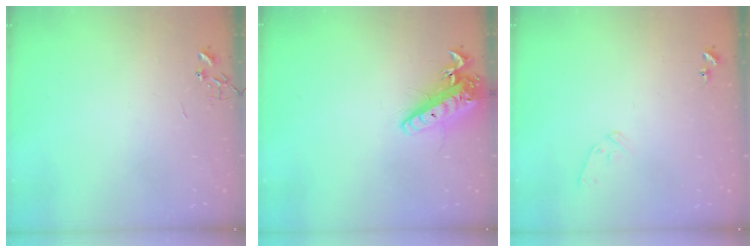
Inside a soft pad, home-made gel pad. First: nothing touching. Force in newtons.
{"total": 16.0, "press": 15.7, "slide": 3.1}
{"total": 6.7, "press": 6.7, "slide": 0.7}